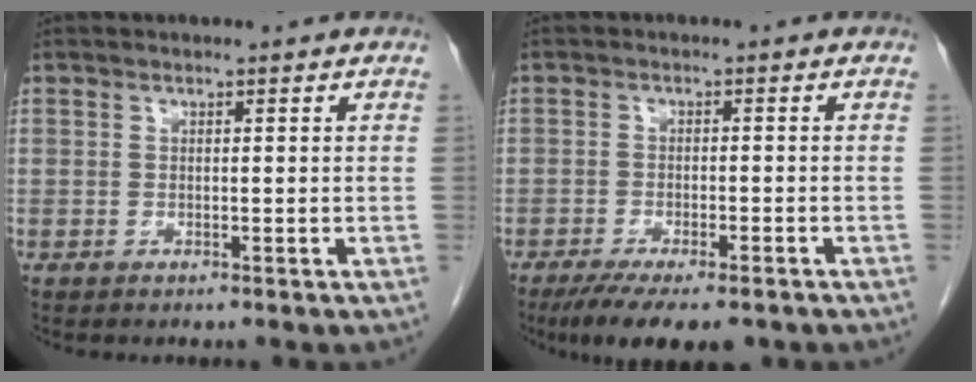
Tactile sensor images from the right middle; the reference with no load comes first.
{"total": 9.8, "force": [-7.3, 2.7, 5.9], "torque": [-0.083, -0.012, -0.109]}